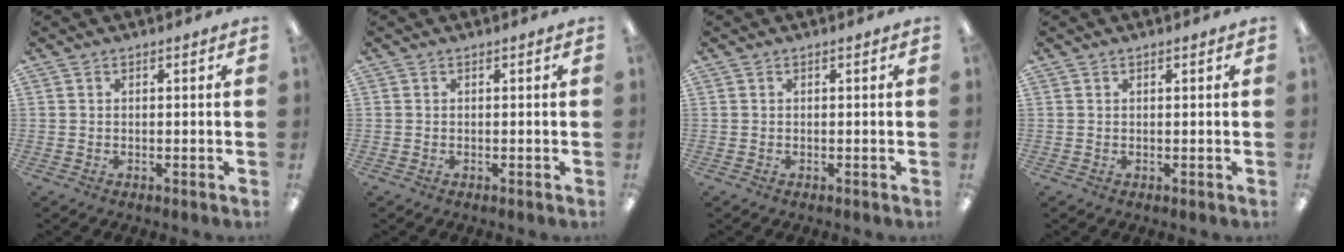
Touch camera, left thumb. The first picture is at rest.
{"total": 0.0}
{"total": 0.0}
{"total": 0.5, "force": [0.4, 0.1, 0.4], "torque": [-0.007, 0.002, 0.006]}